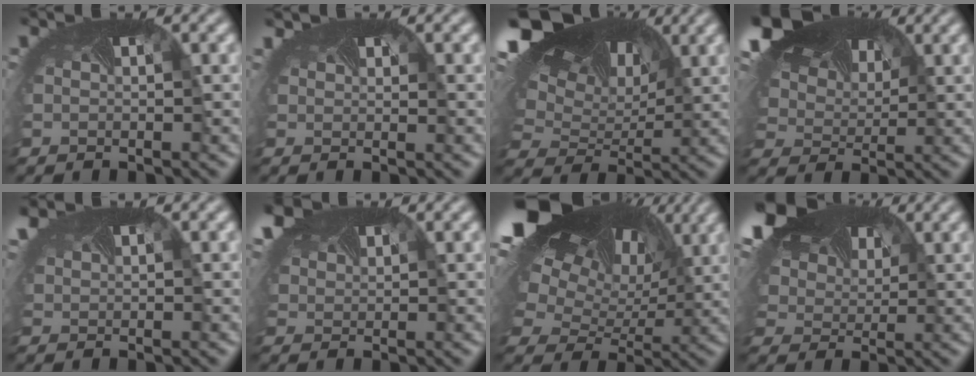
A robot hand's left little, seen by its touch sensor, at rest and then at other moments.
{"total": 1.2, "force": [1.0, -0.2, -0.7], "torque": [-0.008, -0.010, 0.012]}
{"total": 15.0, "force": [8.0, 8.8, 9.2], "torque": [-0.226, 0.042, 0.142]}
{"total": 13.4, "force": [7.3, 7.6, 8.3], "torque": [-0.205, 0.034, 0.133]}
{"total": 2.0, "force": [1.6, 0.7, 1.0], "torque": [-0.045, -0.003, 0.035]}
{"total": 3.6, "force": [2.9, 1.8, 1.1], "torque": [-0.056, -0.004, 0.058]}
{"total": 17.3, "force": [7.2, 11.4, 10.7], "torque": [-0.261, 0.033, 0.130]}
{"total": 13.7, "force": [7.6, 8.2, 7.9], "torque": [-0.206, 0.032, 0.132]}